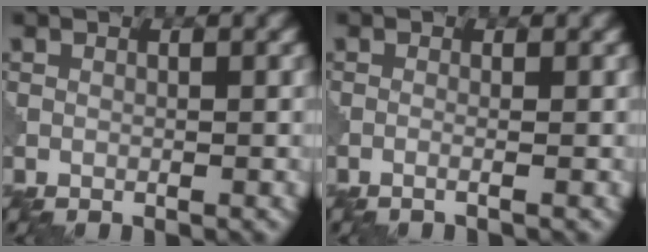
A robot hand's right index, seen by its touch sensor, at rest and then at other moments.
{"total": 1.5, "force": [-0.1, 0.8, 1.3], "torque": [-0.002, -0.002, -0.028]}